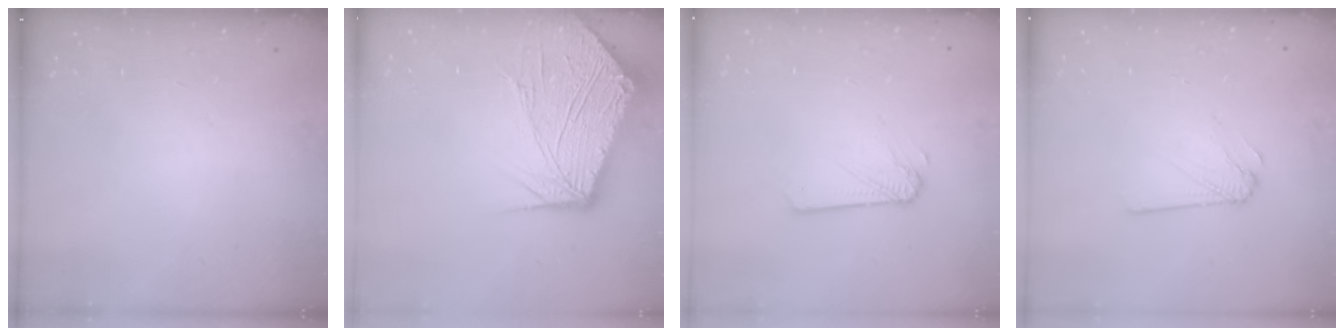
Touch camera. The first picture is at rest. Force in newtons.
{"total": 16.8, "press": 16.7, "slide": 2.1}
{"total": 1.9, "press": 1.9, "slide": 0.3}
{"total": 2.2, "press": 2.2, "slide": 0.1}